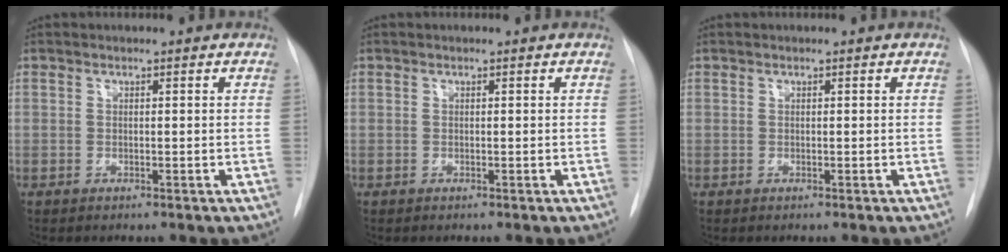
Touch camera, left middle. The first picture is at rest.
{"total": 0.0}
{"total": 0.0}